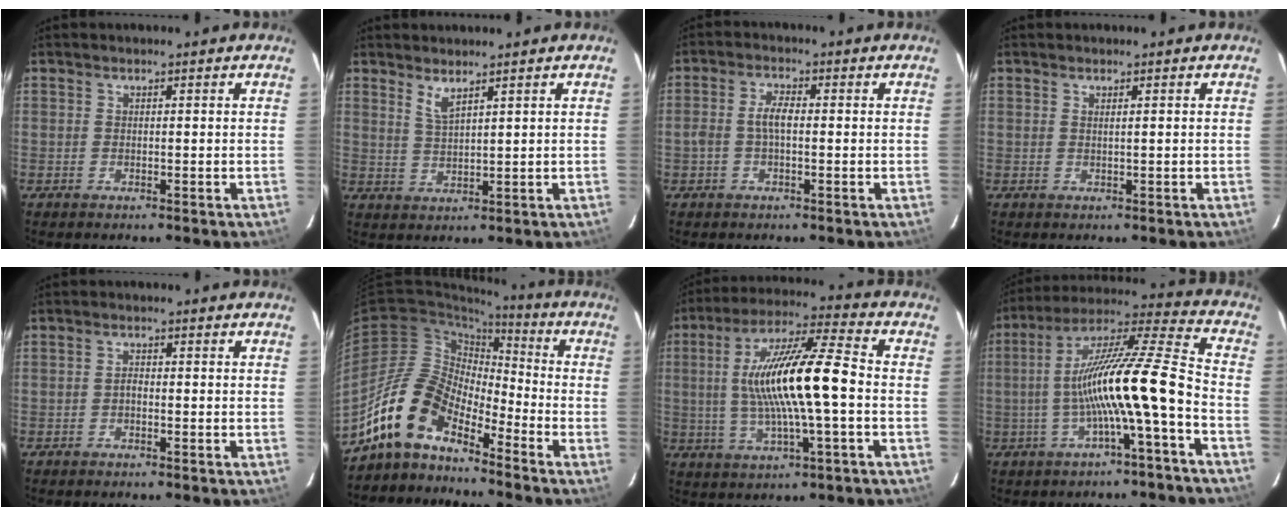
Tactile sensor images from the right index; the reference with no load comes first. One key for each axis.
{"total": 3.0, "fx": 2.3, "fy": 0.3, "fz": 1.9, "tx": -0.037, "ty": -0.003, "tz": 0.044}
{"total": 3.6, "fx": -0.5, "fy": 1.4, "fz": 3.3, "tx": -0.071, "ty": 0.009, "tz": -0.009}
{"total": 0.7, "fx": 0.2, "fy": -0.3, "fz": 0.6, "tx": -0.011, "ty": 0.000, "tz": 0.003}
{"total": 0.9, "fx": -0.6, "fy": 0.5, "fz": 0.6, "tx": -0.011, "ty": 0.005, "tz": -0.013}
{"total": 13.3, "fx": -10.3, "fy": 5.4, "fz": 6.5, "tx": -0.117, "ty": 0.016, "tz": -0.210}
{"total": 16.2, "fx": -0.6, "fy": 2.0, "fz": 16.1, "tx": -0.299, "ty": 0.010, "tz": -0.012}
{"total": 16.5, "fx": -4.8, "fy": 0.3, "fz": 15.8, "tx": -0.275, "ty": 0.007, "tz": -0.085}